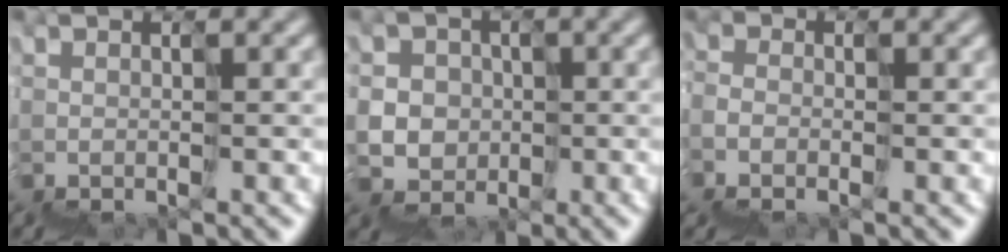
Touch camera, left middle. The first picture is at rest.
{"total": 3.5, "force": [0.0, 3.4, -0.8], "torque": [0.025, 0.014, -0.007]}
{"total": 3.0, "force": [-2.8, 1.2, 0.3], "torque": [0.000, -0.021, -0.045]}